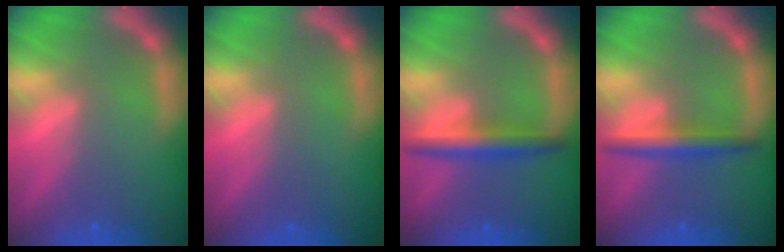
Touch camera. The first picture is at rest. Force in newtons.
{"total": 0.0}
{"total": 3.9}
{"total": 3.5}